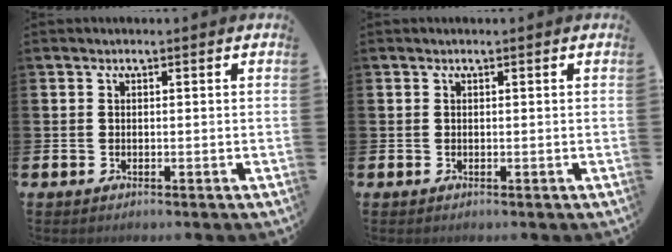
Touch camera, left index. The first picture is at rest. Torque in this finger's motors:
{"motor_torque": [-0.32, -1.18, -0.01, 0.01]}